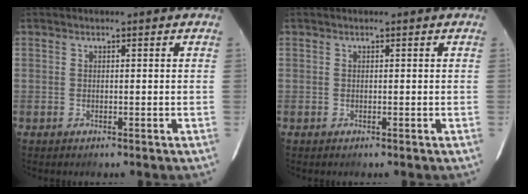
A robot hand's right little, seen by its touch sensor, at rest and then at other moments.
{"total": 0.0}